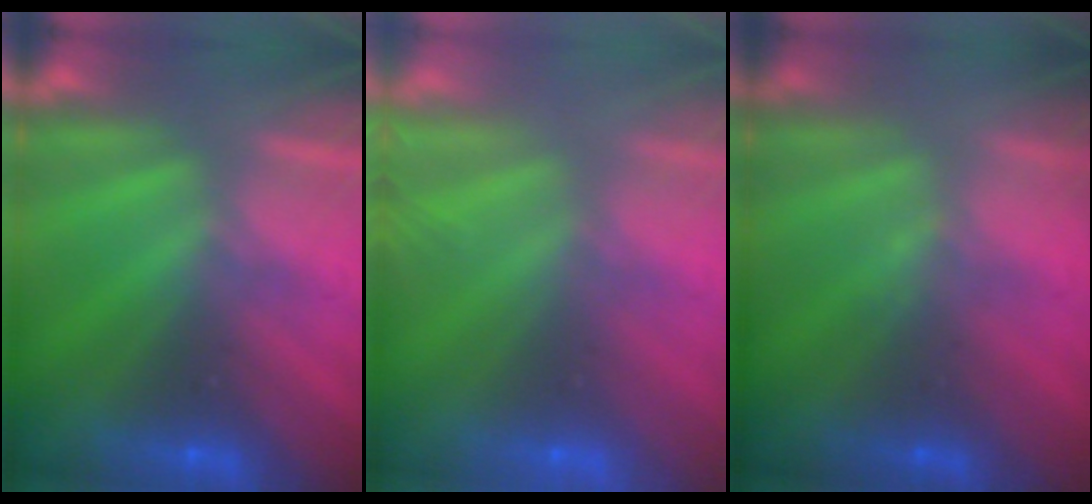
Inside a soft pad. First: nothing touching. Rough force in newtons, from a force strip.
{"total": 9.1}
{"total": 1.3}